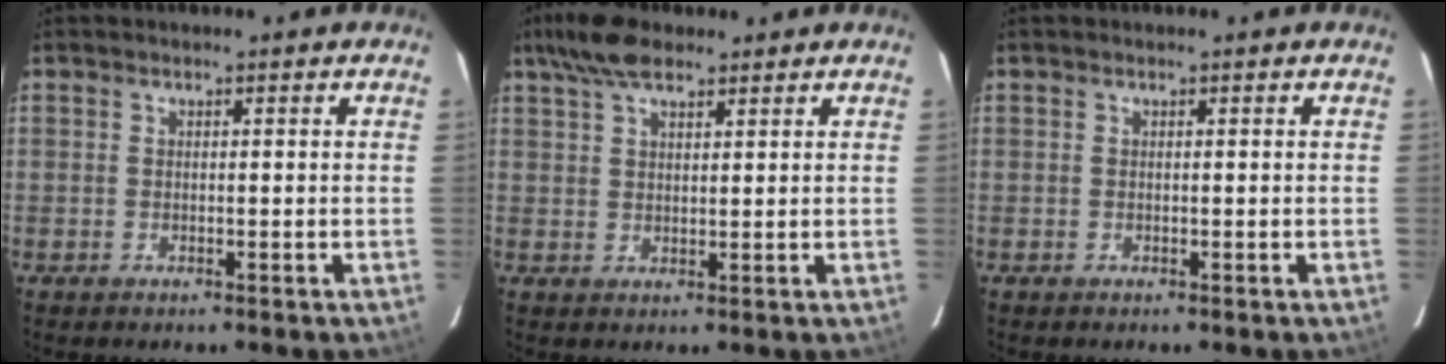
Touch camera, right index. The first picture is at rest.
{"total": 6.7, "force": [5.1, 2.4, 3.7], "torque": [-0.074, 0.021, 0.093]}
{"total": 0.0}